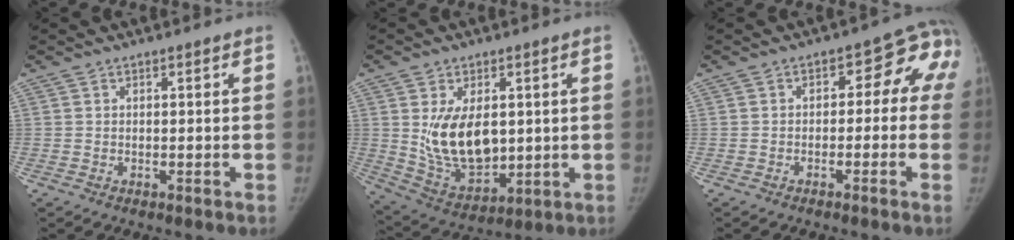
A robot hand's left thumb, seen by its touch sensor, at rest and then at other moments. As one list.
[{"total": 13.7, "force": [1.6, 8.5, 10.7], "torque": [-0.153, -0.019, 0.052]}, {"total": 8.3, "force": [-0.6, 5.7, 6.0], "torque": [-0.023, 0.037, -0.021]}]